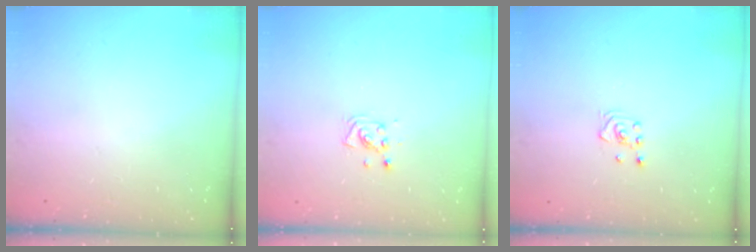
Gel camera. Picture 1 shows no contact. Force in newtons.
{"total": 5.0, "press": 4.7, "slide": 1.7}
{"total": 2.8, "press": 2.6, "slide": 1.0}